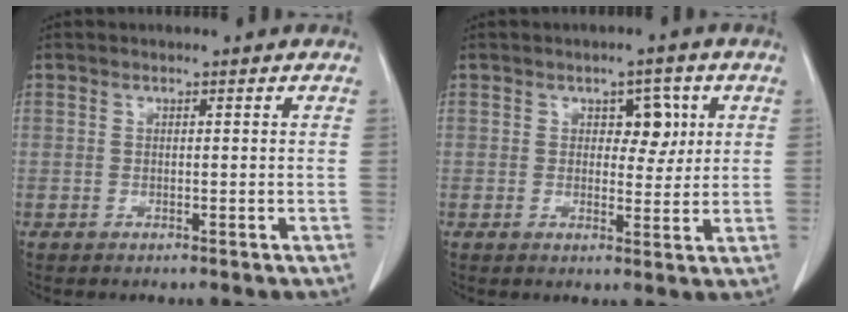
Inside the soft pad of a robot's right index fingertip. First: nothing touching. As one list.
[{"total": 4.3, "force": [1.4, 2.5, 3.2], "torque": [-0.035, 0.006, 0.020]}]